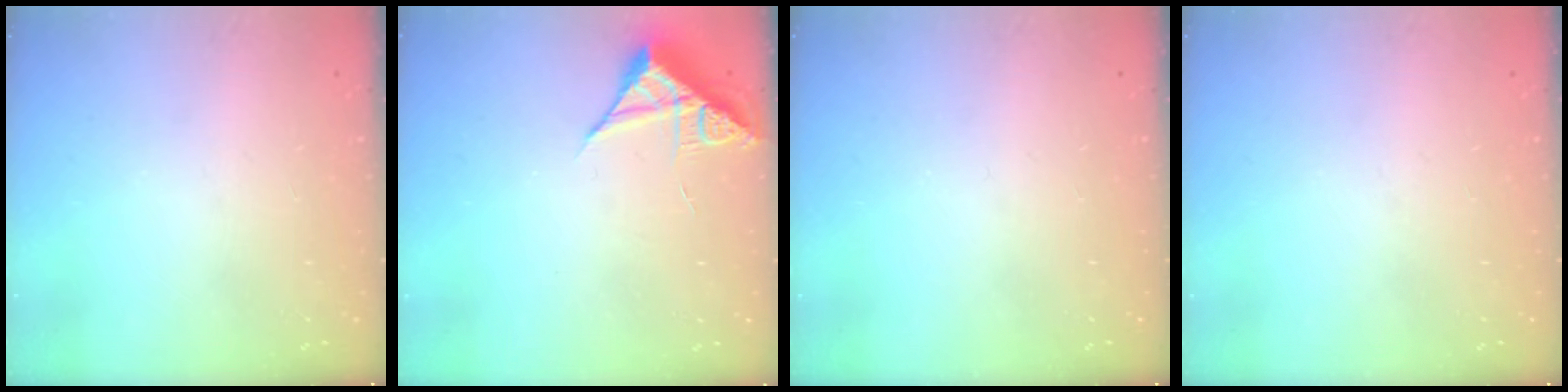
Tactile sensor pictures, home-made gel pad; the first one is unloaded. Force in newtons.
{"total": 7.1, "press": 7.1, "slide": 0.3}
{"total": 0.0}
{"total": 0.0}